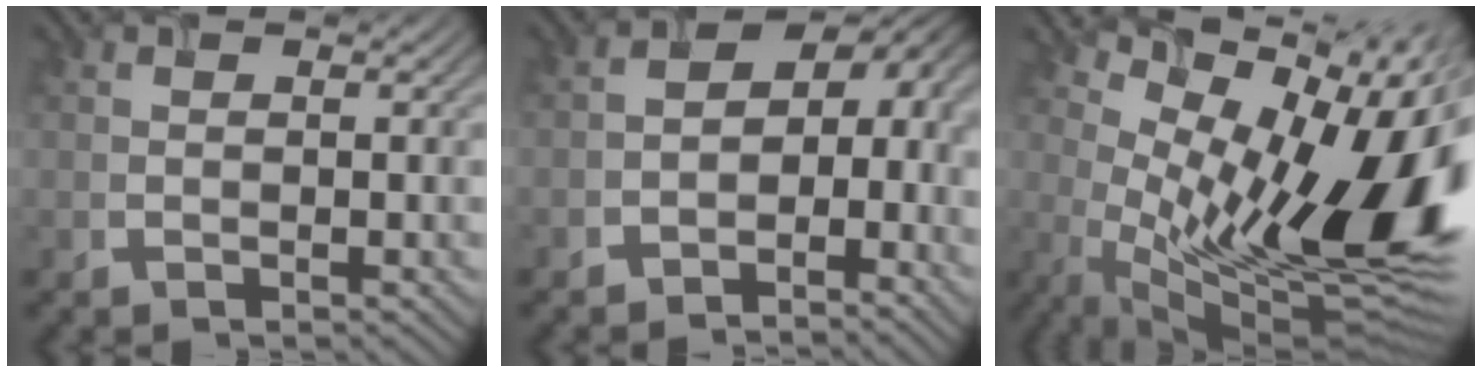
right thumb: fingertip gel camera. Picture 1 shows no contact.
{"total": 6.2, "force": [-2.9, 4.0, 3.8], "torque": [-0.039, -0.002, -0.055]}
{"total": 17.1, "force": [2.7, 7.6, 15.1], "torque": [-0.222, -0.007, 0.056]}